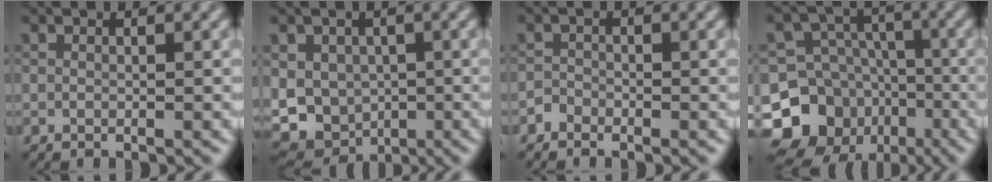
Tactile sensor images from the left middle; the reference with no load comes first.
{"total": 8.7, "force": [-0.8, 7.6, 4.2], "torque": [-0.080, -0.001, -0.030]}
{"total": 1.0, "force": [-0.8, 0.5, 0.0], "torque": [0.000, 0.005, -0.019]}
{"total": 13.0, "force": [-6.5, 10.8, 3.1], "torque": [-0.068, -0.018, -0.124]}